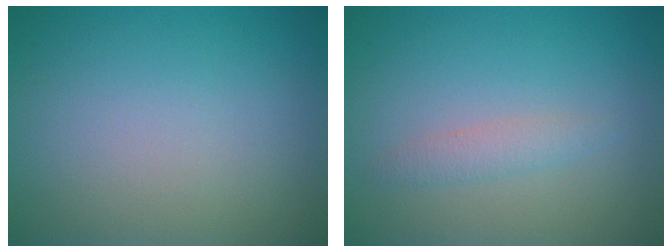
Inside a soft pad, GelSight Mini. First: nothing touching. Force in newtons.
{"total": 1.4, "press": 1.4, "slide": 0.0}